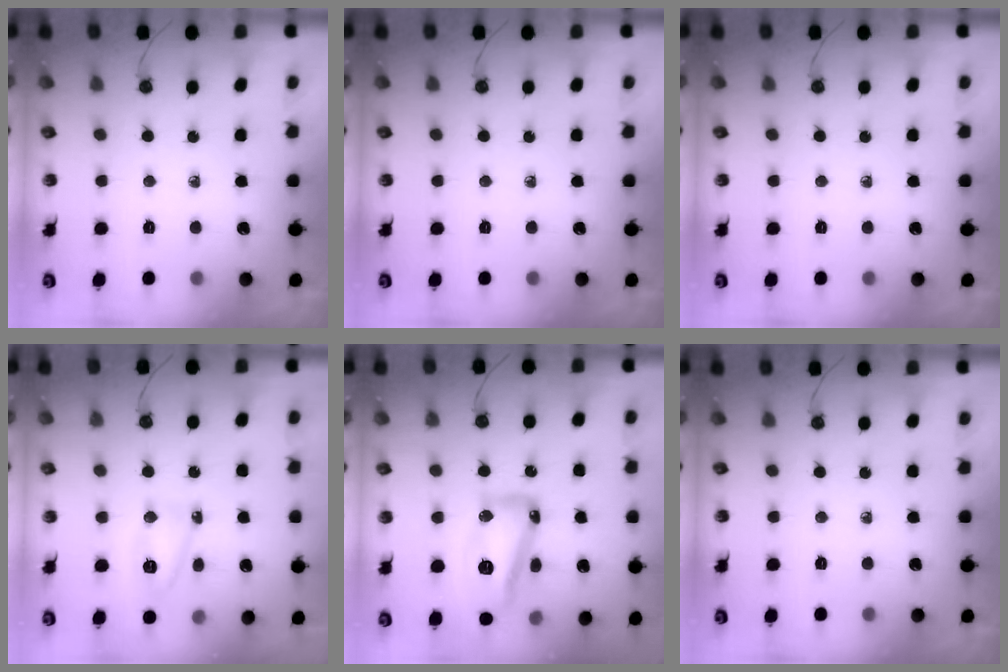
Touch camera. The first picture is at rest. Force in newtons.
{"total": 0.0}
{"total": 0.0}
{"total": 7.2, "press": 7.2, "slide": 0.6}
{"total": 14.2, "press": 14.1, "slide": 1.5}
{"total": 0.0}